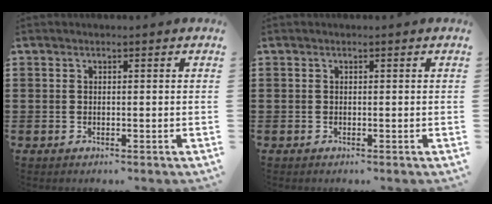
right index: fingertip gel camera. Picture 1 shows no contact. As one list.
[{"total": 0.0}]